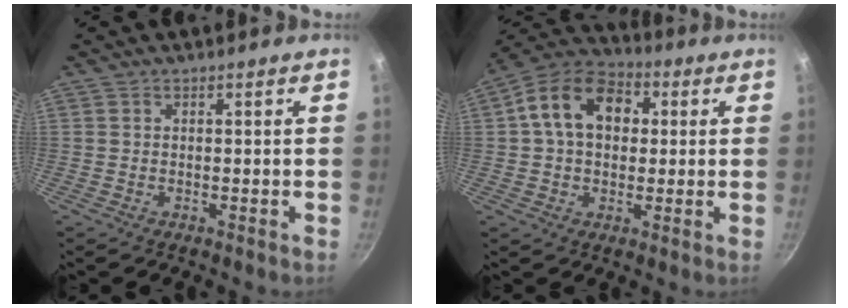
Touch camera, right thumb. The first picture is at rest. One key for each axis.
{"total": 14.0, "fx": 2.6, "fy": 10.2, "fz": 9.3, "tx": -0.123, "ty": 0.024, "tz": 0.024}